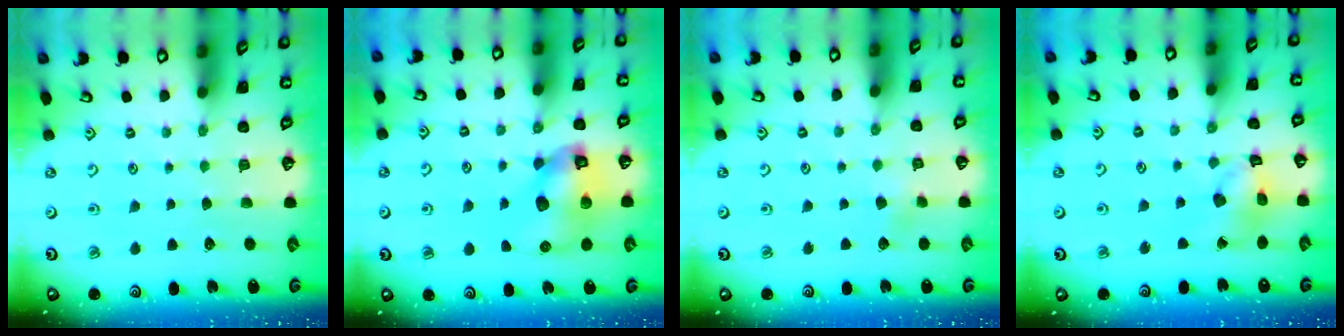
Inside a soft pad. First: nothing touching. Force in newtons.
{"total": 12.2, "press": 12.1, "slide": 1.8}
{"total": 3.2, "press": 3.0, "slide": 0.9}
{"total": 11.9, "press": 11.8, "slide": 1.2}